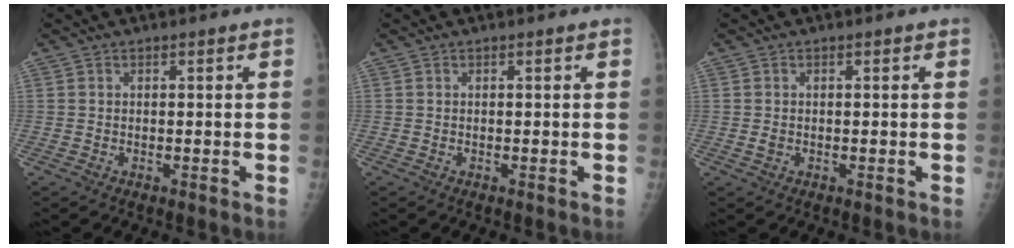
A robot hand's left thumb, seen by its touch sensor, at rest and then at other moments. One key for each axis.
{"total": 0.0}
{"total": 0.9, "fx": -0.2, "fy": 0.7, "fz": 0.5, "tx": -0.003, "ty": 0.000, "tz": -0.001}